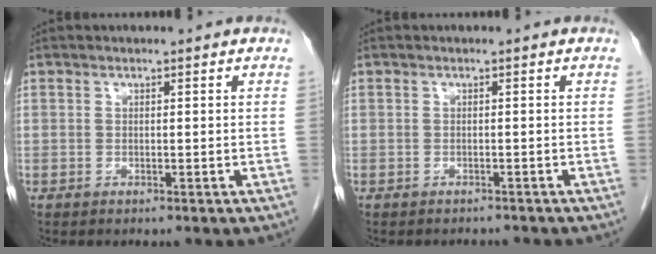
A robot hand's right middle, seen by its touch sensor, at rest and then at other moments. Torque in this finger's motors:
{"motor_torque": [0.02, -0.01, -0.05, 0.00]}